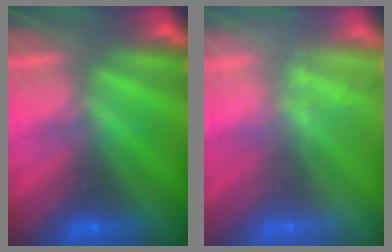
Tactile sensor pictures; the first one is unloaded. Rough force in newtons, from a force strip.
{"total": 2.4}